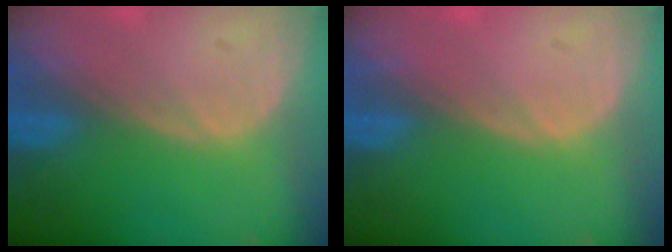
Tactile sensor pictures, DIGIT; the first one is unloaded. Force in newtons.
{"total": 0.6, "press": 0.1, "slide": 0.6}